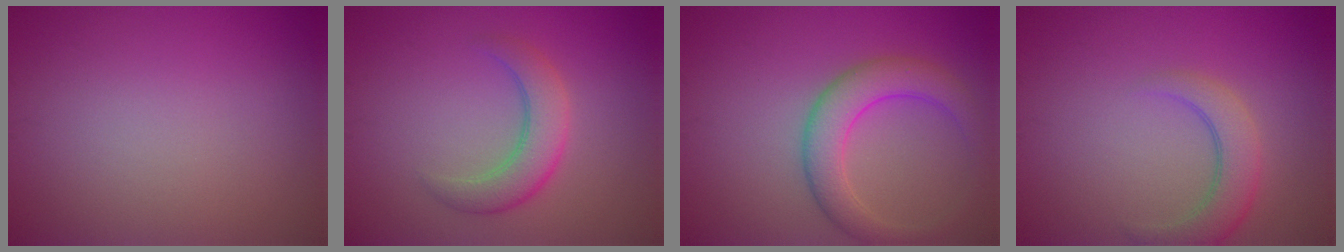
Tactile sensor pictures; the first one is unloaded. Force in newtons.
{"total": 3.8, "press": 3.8, "slide": 0.4}
{"total": 4.6, "press": 4.6, "slide": 0.2}
{"total": 3.6, "press": 3.6, "slide": 0.2}